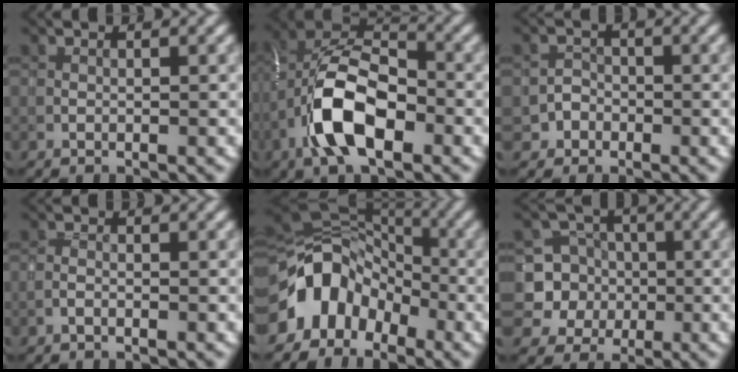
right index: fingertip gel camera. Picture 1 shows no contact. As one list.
[{"total": 9.7, "force": [-3.8, 4.9, 7.5], "torque": [-0.146, 0.011, -0.080]}, {"total": 1.6, "force": [-0.7, 1.4, 0.0], "torque": [0.012, 0.007, -0.015]}, {"total": 0.9, "force": [-0.7, 0.2, 0.5], "torque": [-0.010, 0.001, -0.016]}, {"total": 8.5, "force": [-3.8, 6.2, 4.5], "torque": [-0.068, 0.010, -0.080]}, {"total": 6.4, "force": [-1.1, 6.2, 1.2], "torque": [-0.013, 0.015, -0.047]}]